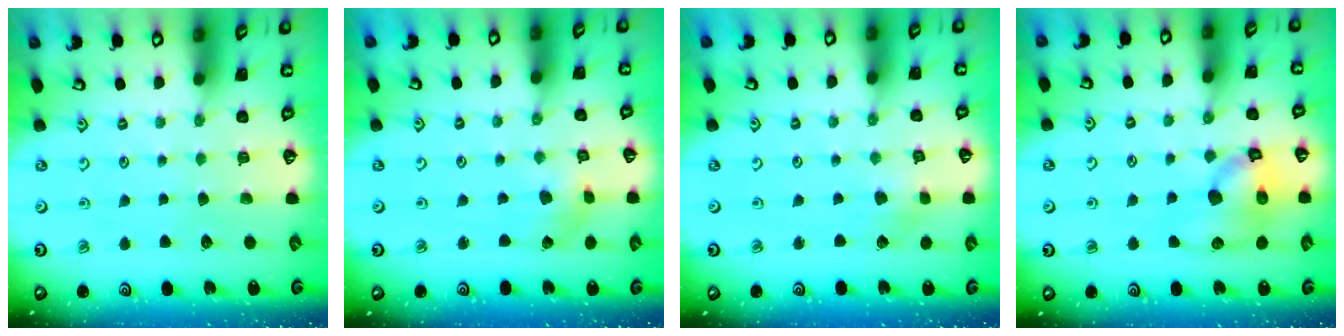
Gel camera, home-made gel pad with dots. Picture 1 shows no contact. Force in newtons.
{"total": 2.6, "press": 2.6, "slide": 0.4}
{"total": 2.8, "press": 2.8, "slide": 0.6}
{"total": 12.5, "press": 12.4, "slide": 1.6}